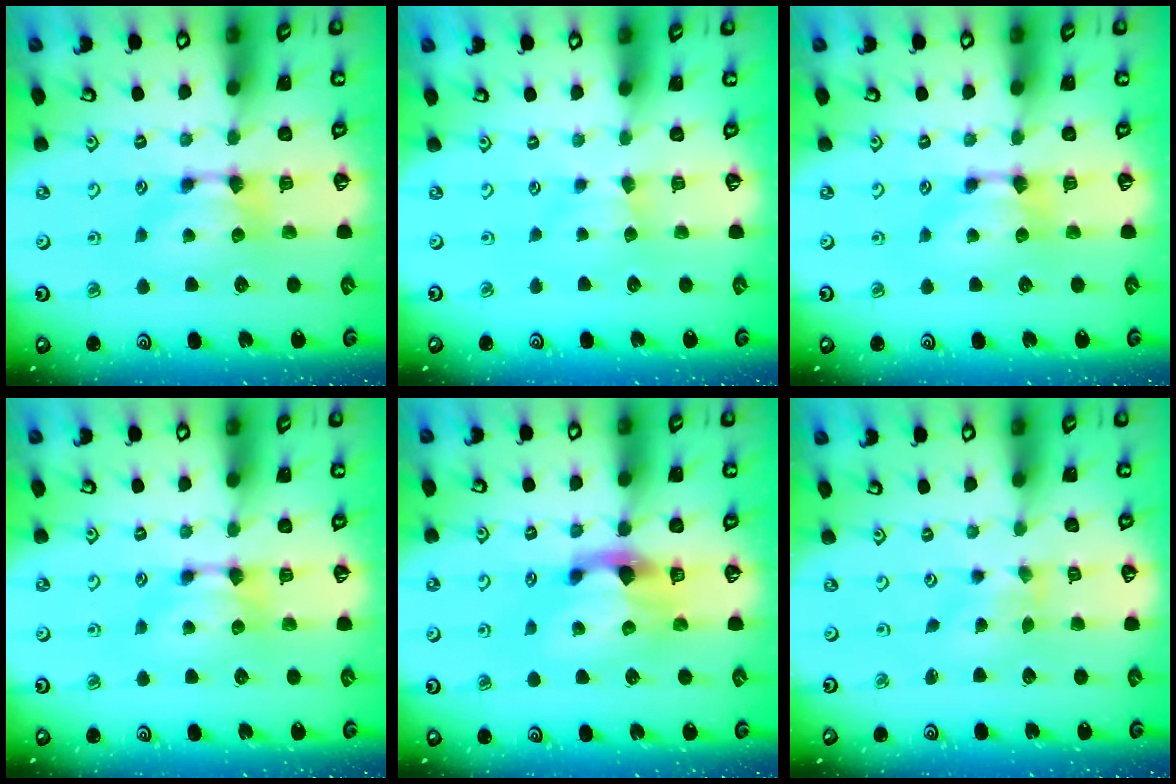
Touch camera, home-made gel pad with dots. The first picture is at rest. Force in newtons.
{"total": 1.6, "press": 1.5, "slide": 0.4}
{"total": 0.0}
{"total": 0.0}
{"total": 3.1, "press": 2.8, "slide": 1.3}
{"total": 2.1, "press": 1.8, "slide": 1.0}